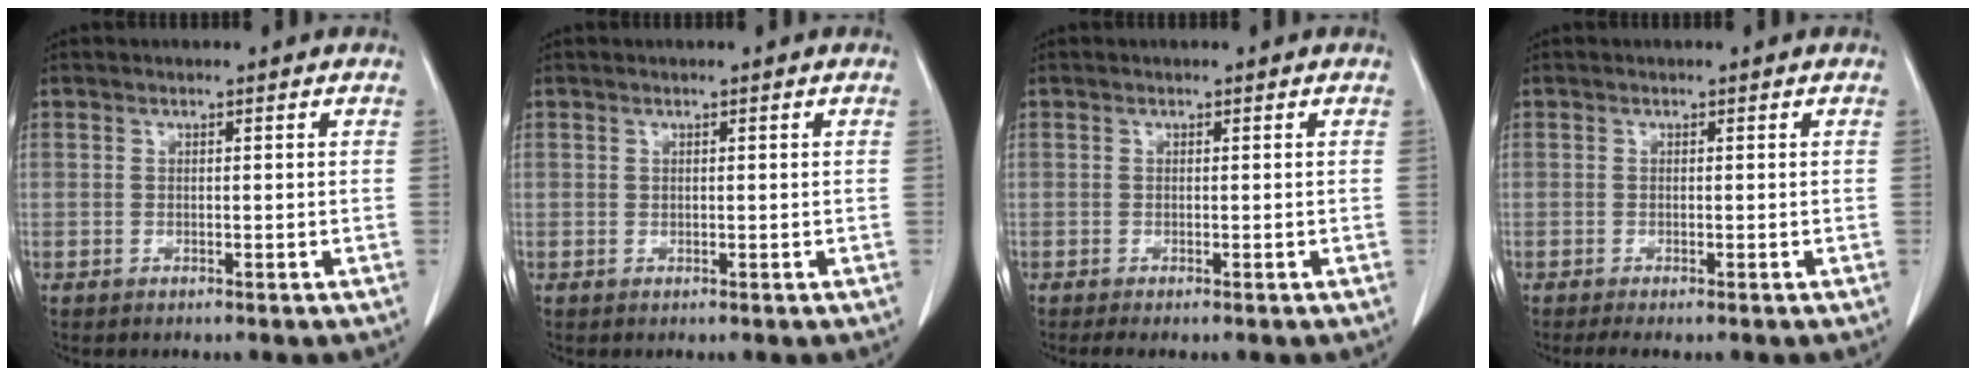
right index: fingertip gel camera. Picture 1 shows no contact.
{"total": 0.0}
{"total": 0.7, "force": [-0.5, 0.1, 0.5], "torque": [-0.011, -0.003, -0.009]}
{"total": 1.4, "force": [-1.1, 0.1, 0.9], "torque": [-0.013, -0.003, -0.017]}